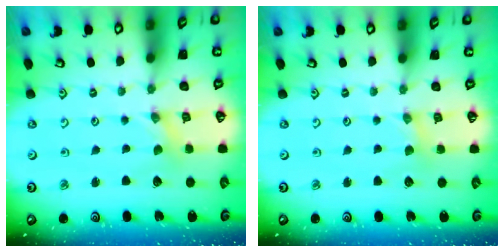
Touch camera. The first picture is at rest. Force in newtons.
{"total": 1.6, "press": 1.6, "slide": 0.3}